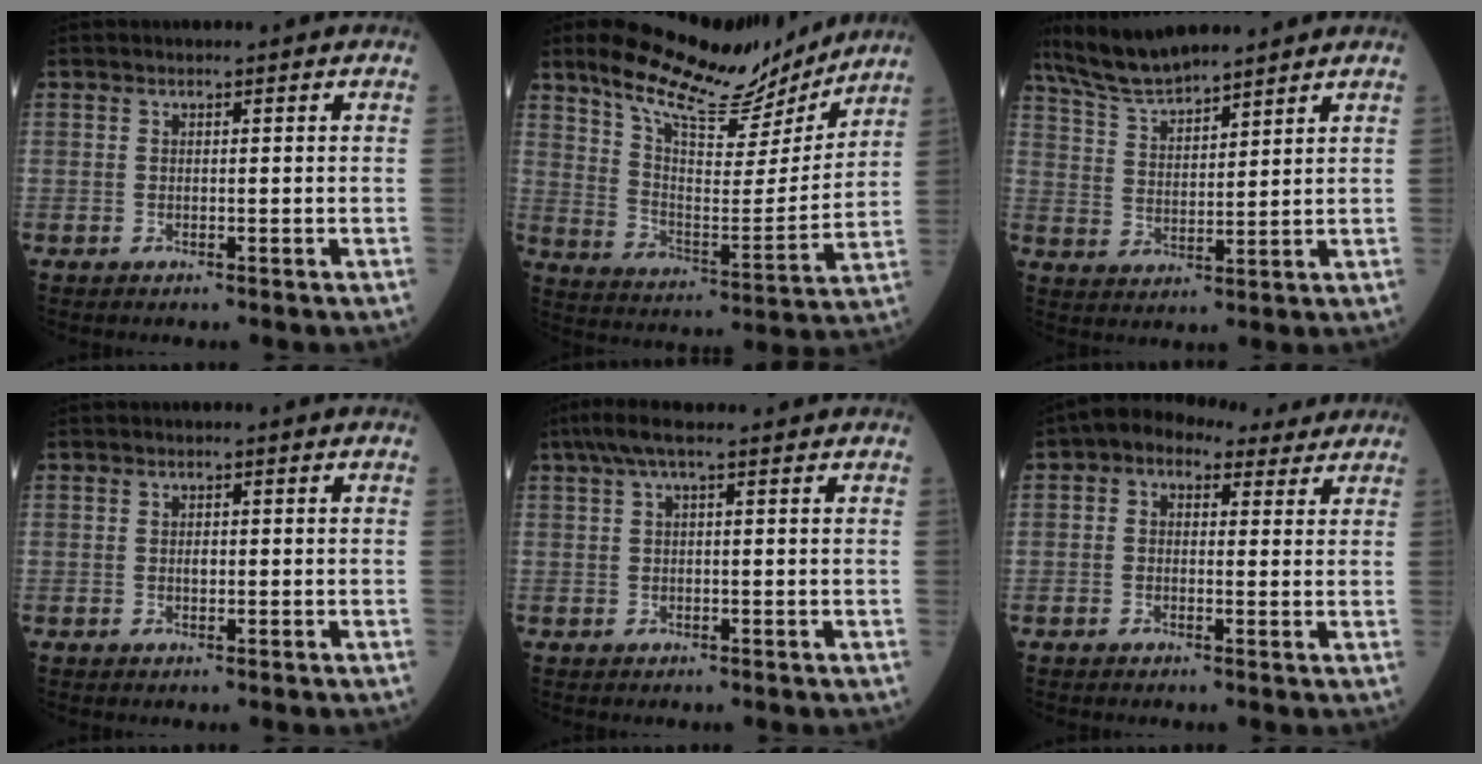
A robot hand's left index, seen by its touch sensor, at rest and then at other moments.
{"total": 17.8, "force": [15.4, 4.0, 8.1], "torque": [-0.141, -0.015, 0.245]}
{"total": 9.7, "force": [8.8, 1.2, 3.7], "torque": [-0.082, 0.016, 0.171]}
{"total": 0.9, "force": [-0.2, 0.5, 0.7], "torque": [-0.012, -0.003, -0.004]}
{"total": 6.5, "force": [4.8, 0.8, 4.2], "torque": [-0.076, 0.049, 0.078]}
{"total": 6.8, "force": [4.3, 4.1, 3.3], "torque": [-0.050, 0.038, 0.059]}